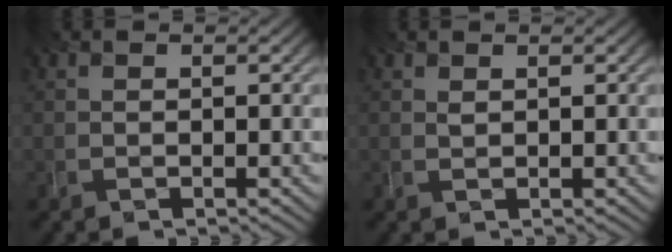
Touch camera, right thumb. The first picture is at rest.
{"total": 0.6, "force": [0.5, 0.0, 0.2], "torque": [-0.005, 0.001, 0.010]}